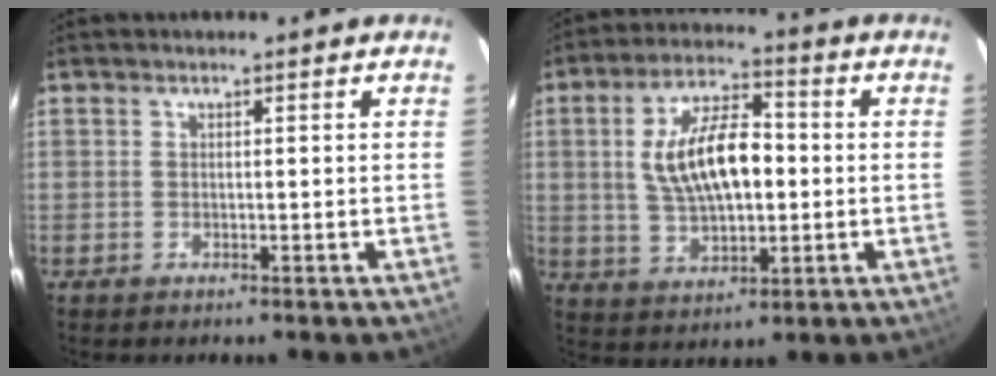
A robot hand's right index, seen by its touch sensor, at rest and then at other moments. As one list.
[{"total": 13.5, "force": [0.6, 6.3, 11.9], "torque": [-0.227, 0.013, 0.016]}]